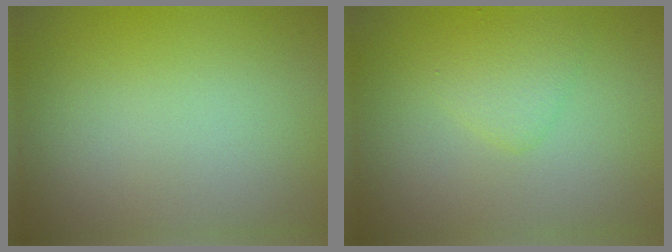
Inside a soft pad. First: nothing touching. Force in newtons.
{"total": 1.6, "press": 1.6, "slide": 0.2}